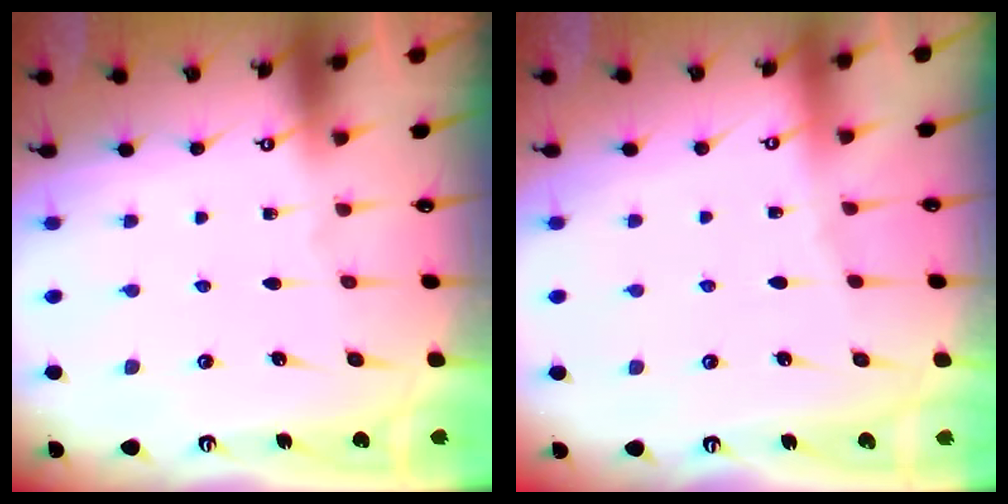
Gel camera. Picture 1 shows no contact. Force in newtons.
{"total": 2.4, "press": 2.4, "slide": 0.4}